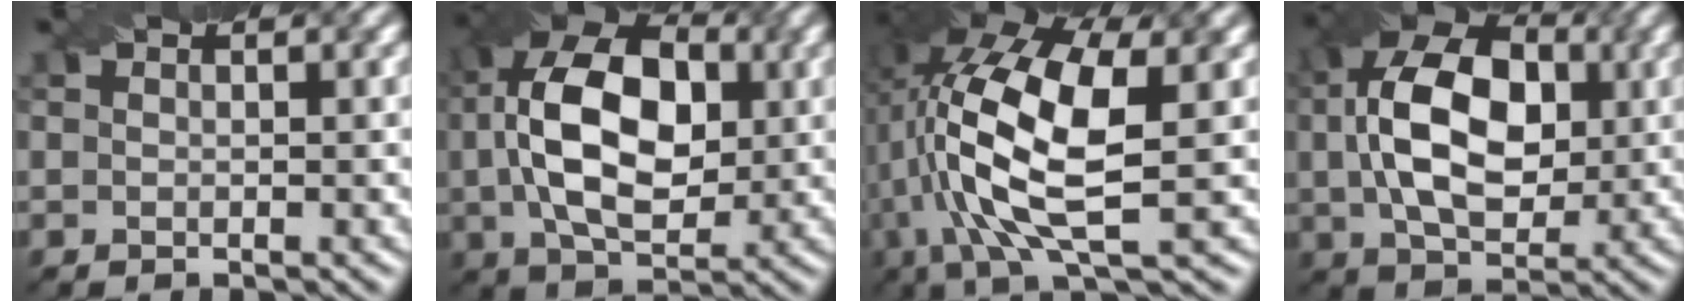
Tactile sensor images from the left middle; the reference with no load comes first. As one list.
[{"total": 12.7, "force": [1.4, 7.7, 10.0], "torque": [-0.193, 0.018, 0.023]}, {"total": 12.6, "force": [1.4, 5.0, 11.5], "torque": [-0.241, 0.005, 0.029]}, {"total": 11.7, "force": [1.5, 7.5, 8.9], "torque": [-0.174, 0.013, 0.025]}]